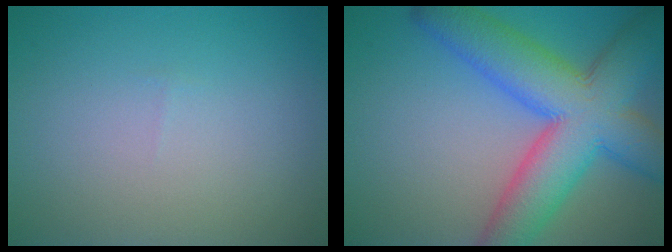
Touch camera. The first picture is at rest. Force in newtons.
{"total": 11.3, "press": 11.3, "slide": 0.4}